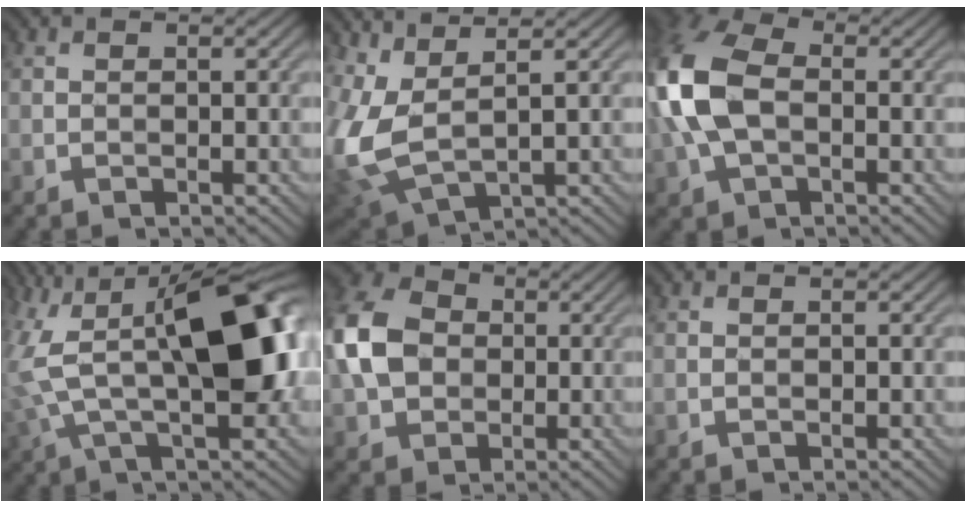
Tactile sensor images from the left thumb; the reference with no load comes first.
{"total": 9.3, "force": [2.0, 4.3, 8.0], "torque": [-0.227, -0.005, 0.045]}
{"total": 12.3, "force": [-0.3, 7.7, 9.5], "torque": [-0.259, 0.017, -0.020]}
{"total": 17.5, "force": [1.1, 7.5, 15.7], "torque": [-0.295, 0.002, 0.019]}
{"total": 10.1, "force": [0.3, 8.0, 6.1], "torque": [-0.164, 0.018, -0.007]}
{"total": 0.0}